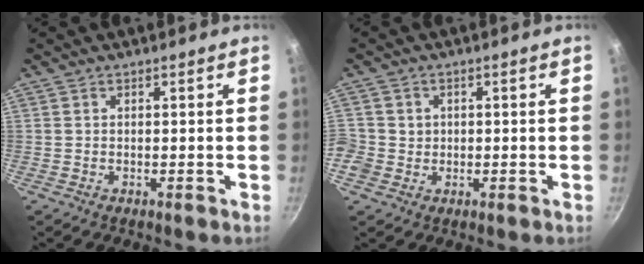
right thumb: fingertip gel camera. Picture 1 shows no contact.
{"total": 5.9, "force": [-0.1, 5.7, 1.5], "torque": [-0.022, 0.016, -0.002]}